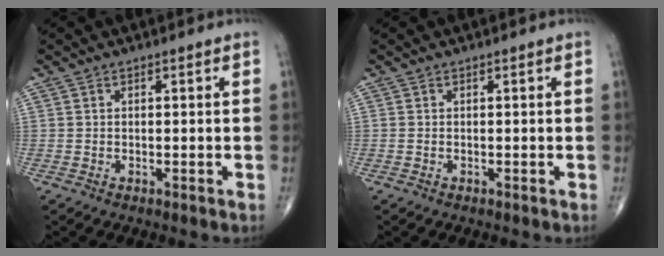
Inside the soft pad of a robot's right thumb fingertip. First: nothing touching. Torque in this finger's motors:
{"motor_torque": [-0.17, -0.16, 0.07, 0.05, 0.00]}